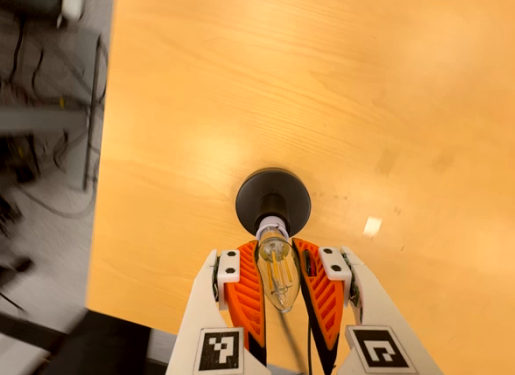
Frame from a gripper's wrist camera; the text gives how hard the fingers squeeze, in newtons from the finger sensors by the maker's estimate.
{"total": 24.9, "left": 25.9, "right": 23.9}